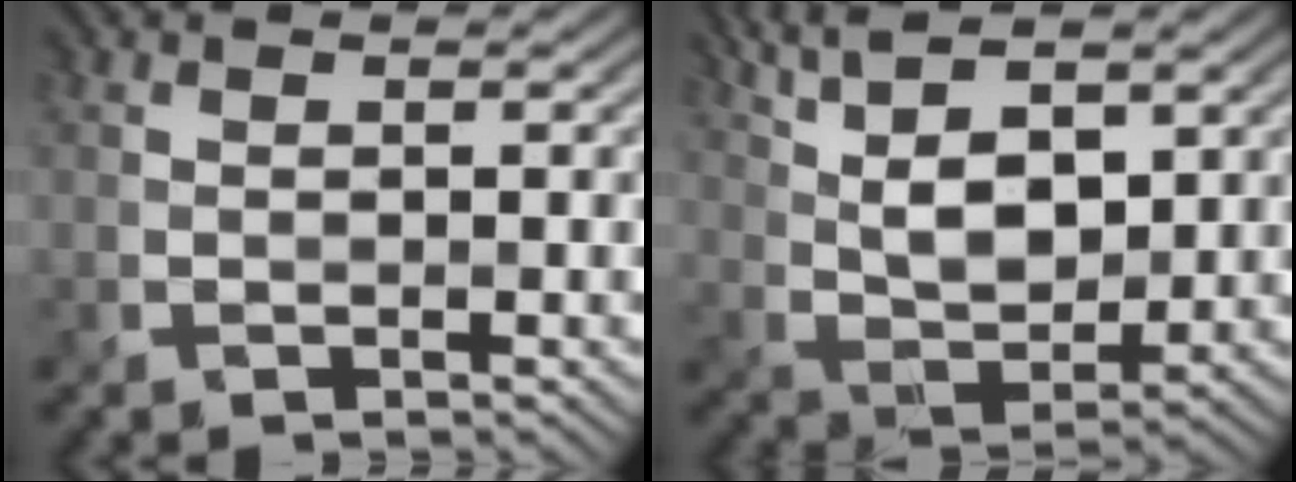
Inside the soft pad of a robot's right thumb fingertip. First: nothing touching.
{"total": 9.9, "force": [5.0, 3.8, 7.6], "torque": [-0.164, 0.009, 0.099]}